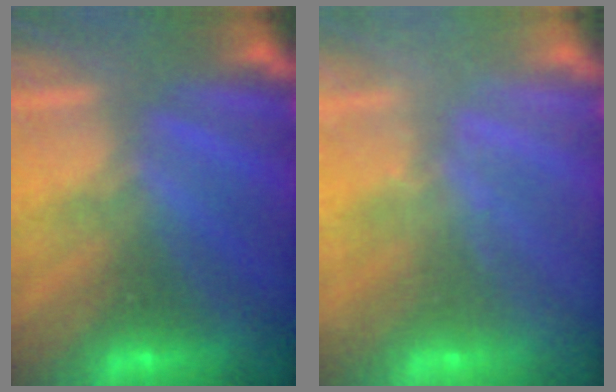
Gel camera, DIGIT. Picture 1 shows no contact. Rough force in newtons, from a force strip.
{"total": 2.3}